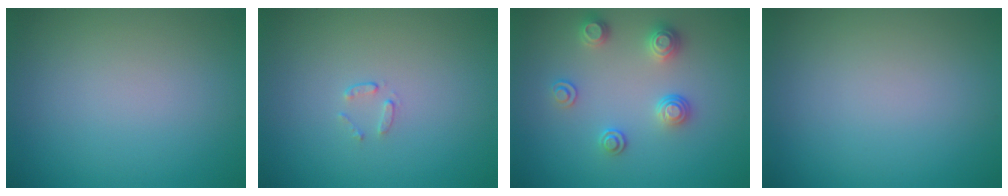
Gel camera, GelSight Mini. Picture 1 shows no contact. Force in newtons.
{"total": 0.7, "press": 0.4, "slide": 0.6}
{"total": 2.6, "press": 2.6, "slide": 0.5}
{"total": 0.0}